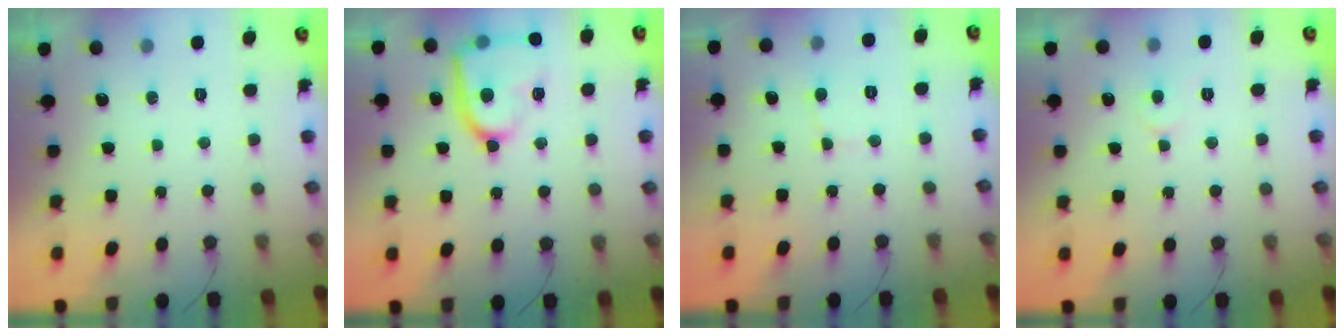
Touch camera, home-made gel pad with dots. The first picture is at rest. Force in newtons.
{"total": 18.1, "press": 18.0, "slide": 1.8}
{"total": 2.8, "press": 2.8, "slide": 0.3}
{"total": 3.9, "press": 3.9, "slide": 0.4}